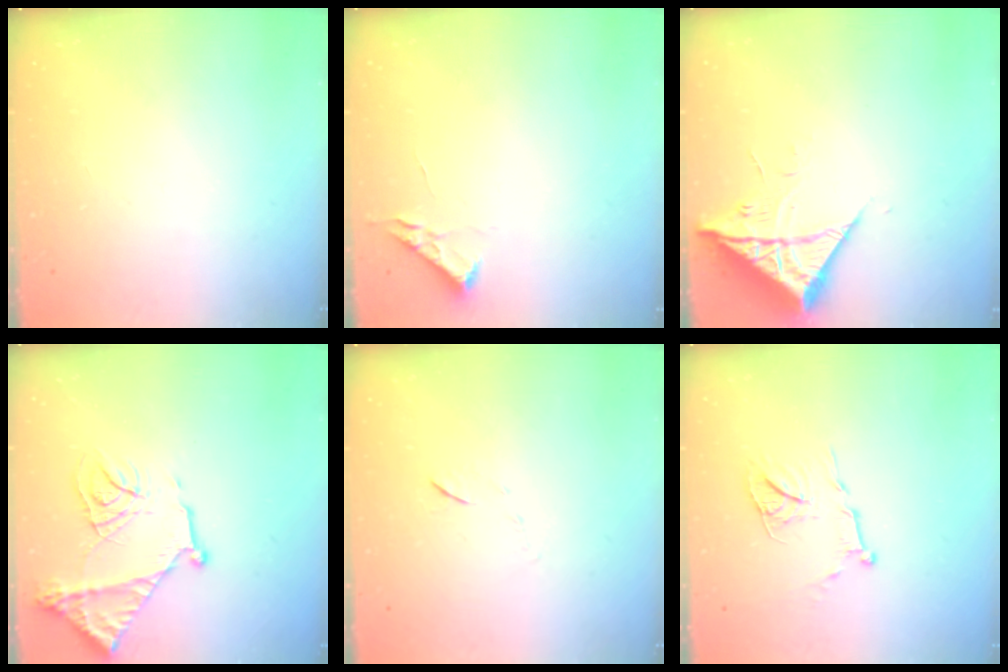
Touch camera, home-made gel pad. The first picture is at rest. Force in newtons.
{"total": 3.1, "press": 3.0, "slide": 0.4}
{"total": 10.4, "press": 10.3, "slide": 1.4}
{"total": 18.2, "press": 18.2, "slide": 1.1}
{"total": 5.3, "press": 5.2, "slide": 0.4}
{"total": 12.1, "press": 12.1, "slide": 0.9}